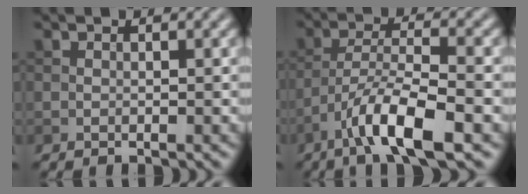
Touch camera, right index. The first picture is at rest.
{"total": 7.3, "force": [-4.2, 1.8, 5.7], "torque": [-0.102, 0.005, -0.081]}